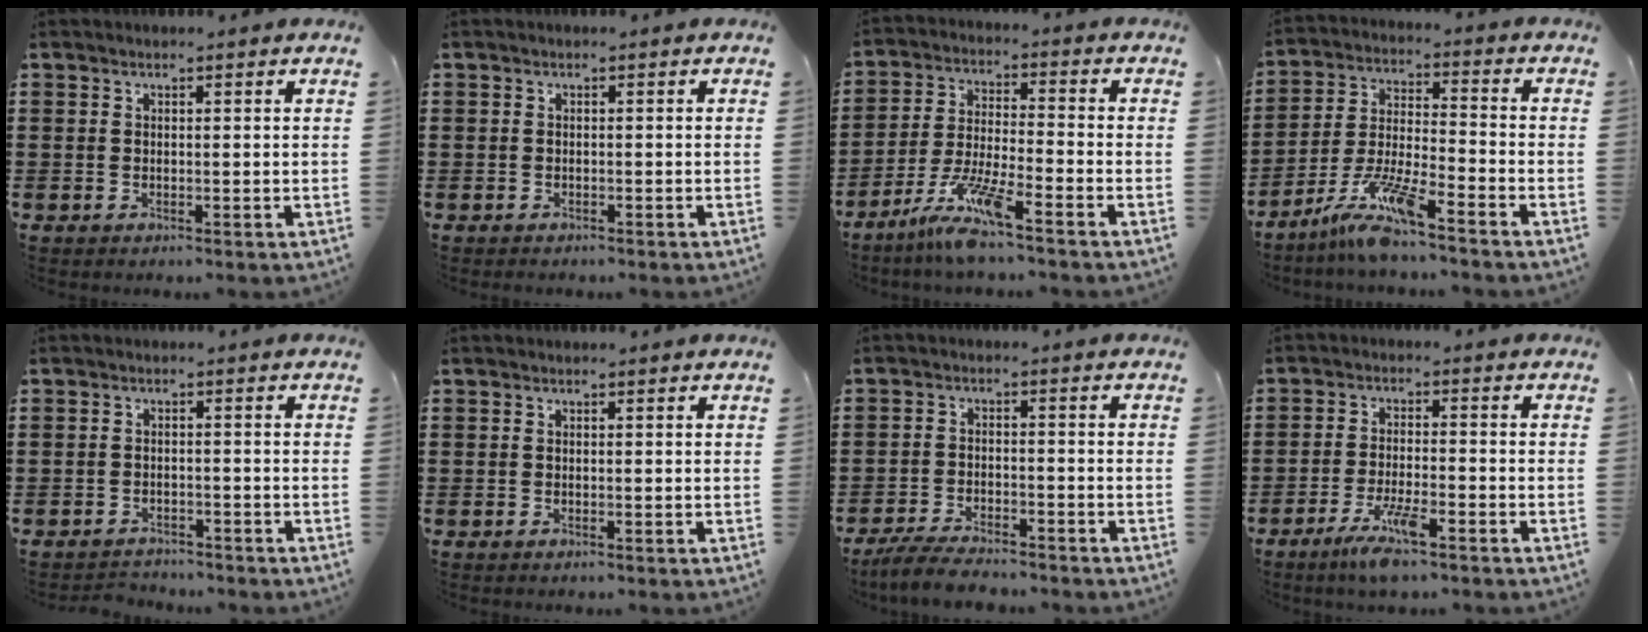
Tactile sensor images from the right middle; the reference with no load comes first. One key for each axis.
{"total": 0.6, "fx": -0.5, "fy": 0.4, "fz": -0.1, "tx": 0.002, "ty": 0.003, "tz": -0.012}
{"total": 8.6, "fx": -6.4, "fy": 0.4, "fz": 5.7, "tx": -0.121, "ty": -0.012, "tz": -0.124}
{"total": 9.6, "fx": -7.6, "fy": 0.5, "fz": 5.8, "tx": -0.126, "ty": -0.007, "tz": -0.151}
{"total": 2.0, "fx": -2.0, "fy": 0.4, "fz": -0.2, "tx": -0.002, "ty": 0.000, "tz": -0.045}
{"total": 0.0}
{"total": 4.5, "fx": -4.3, "fy": 0.5, "fz": 1.4, "tx": -0.036, "ty": -0.003, "tz": -0.089}
{"total": 5.9, "fx": -3.8, "fy": 0.8, "fz": 4.4, "tx": -0.089, "ty": -0.009, "tz": -0.069}